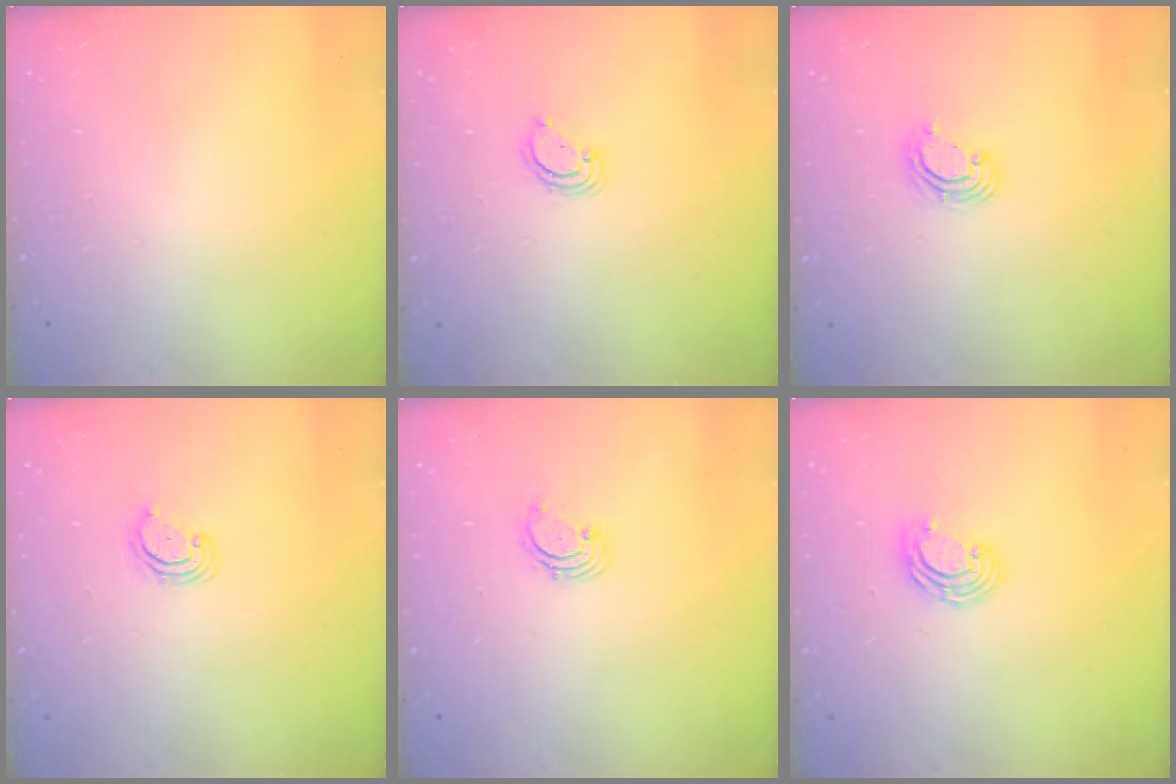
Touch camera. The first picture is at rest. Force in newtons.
{"total": 4.0, "press": 4.0, "slide": 0.2}
{"total": 6.1, "press": 6.1, "slide": 0.5}
{"total": 3.8, "press": 3.8, "slide": 0.4}
{"total": 1.7, "press": 1.7, "slide": 0.2}
{"total": 6.5, "press": 6.4, "slide": 0.8}